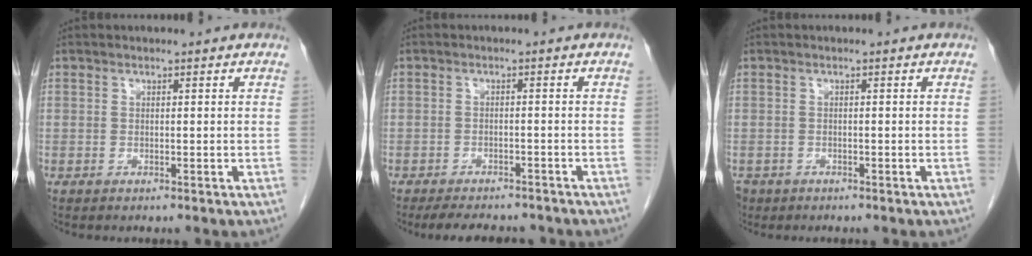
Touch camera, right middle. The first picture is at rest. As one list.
[{"total": 8.1, "force": [-7.0, 2.8, 2.8], "torque": [-0.039, -0.004, -0.094]}, {"total": 3.4, "force": [-2.2, 2.4, 0.8], "torque": [-0.017, -0.001, -0.039]}]